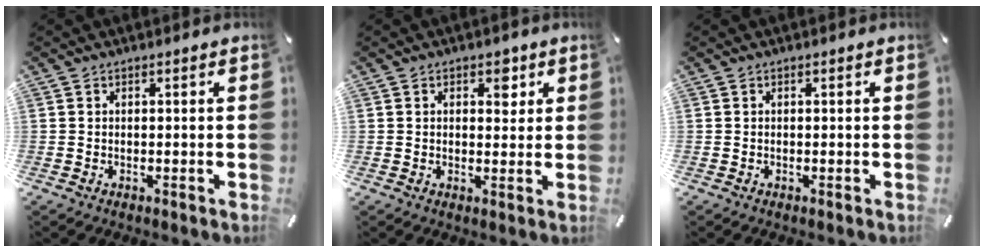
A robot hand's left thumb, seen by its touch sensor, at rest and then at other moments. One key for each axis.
{"total": 3.5, "fx": 1.3, "fy": 2.3, "fz": 2.2, "tx": -0.010, "ty": -0.010, "tz": 0.011}
{"total": 0.0}